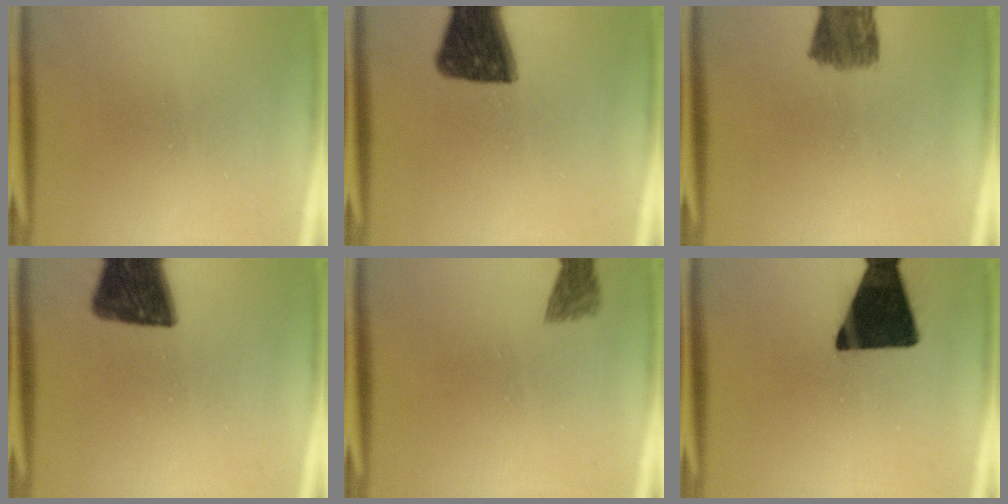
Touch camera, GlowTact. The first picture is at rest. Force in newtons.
{"total": 13.6}
{"total": 7.4}
{"total": 13.7}
{"total": 2.0}
{"total": 19.0}